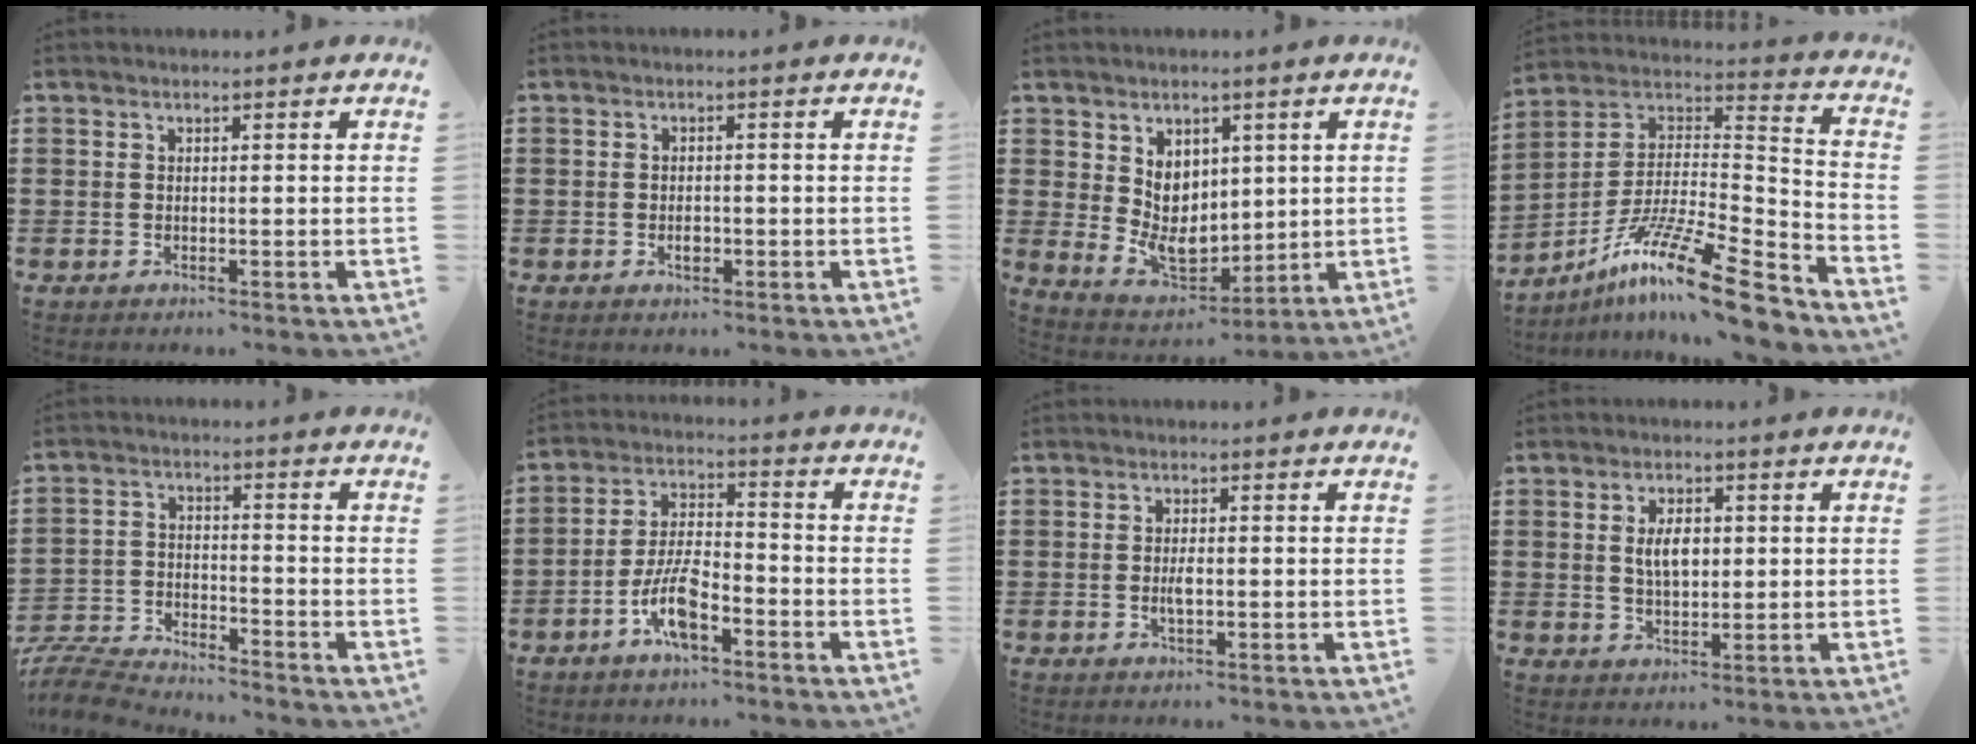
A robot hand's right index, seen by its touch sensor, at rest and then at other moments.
{"total": 1.6, "force": [-0.5, 0.9, 1.2], "torque": [-0.022, 0.002, -0.009]}
{"total": 6.5, "force": [1.8, 5.2, 3.5], "torque": [-0.071, -0.003, 0.034]}
{"total": 15.8, "force": [-11.3, 1.9, 10.8], "torque": [-0.194, 0.026, -0.208]}
{"total": 6.8, "force": [-6.7, 0.6, 0.8], "torque": [-0.034, 0.006, -0.138]}
{"total": 8.0, "force": [-4.2, 3.0, 6.1], "torque": [-0.137, 0.002, -0.082]}
{"total": 2.2, "force": [-0.2, 0.8, 2.1], "torque": [-0.044, -0.002, -0.007]}
{"total": 4.5, "force": [0.6, 2.3, 3.9], "torque": [-0.063, 0.003, 0.005]}